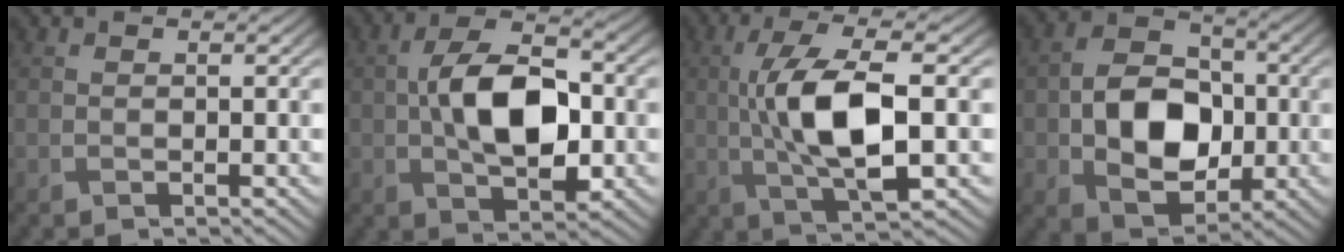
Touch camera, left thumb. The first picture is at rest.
{"total": 10.7, "force": [-0.4, 5.7, 9.0], "torque": [-0.169, 0.003, -0.010]}
{"total": 11.0, "force": [-0.2, 3.8, 10.3], "torque": [-0.203, 0.008, -0.006]}
{"total": 10.6, "force": [-1.2, 7.6, 7.3], "torque": [-0.144, -0.002, -0.024]}